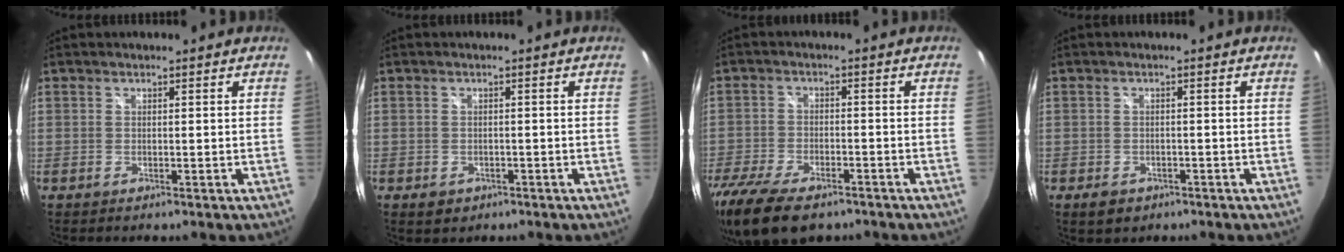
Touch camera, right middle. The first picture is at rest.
{"total": 2.8, "force": [-1.4, 2.2, 1.2], "torque": [-0.026, -0.004, -0.015]}
{"total": 16.7, "force": [-12.0, 7.0, 9.3], "torque": [-0.221, -0.047, -0.205]}
{"total": 3.4, "force": [-2.0, 2.3, 1.5], "torque": [-0.033, -0.006, -0.026]}